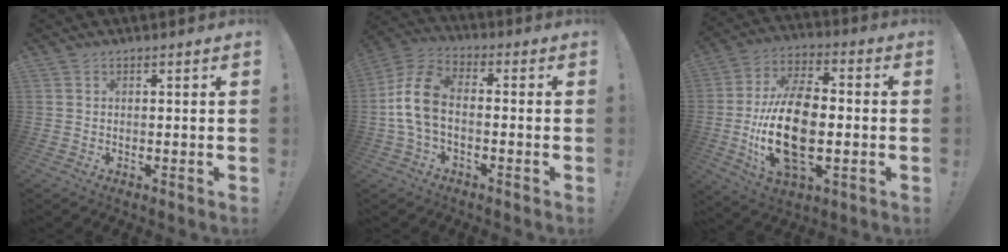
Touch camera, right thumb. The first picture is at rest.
{"total": 11.5, "force": [-0.9, 6.8, 9.3], "torque": [-0.205, 0.015, -0.010]}
{"total": 20.8, "force": [-2.9, 11.3, 17.2], "torque": [-0.338, 0.003, -0.049]}